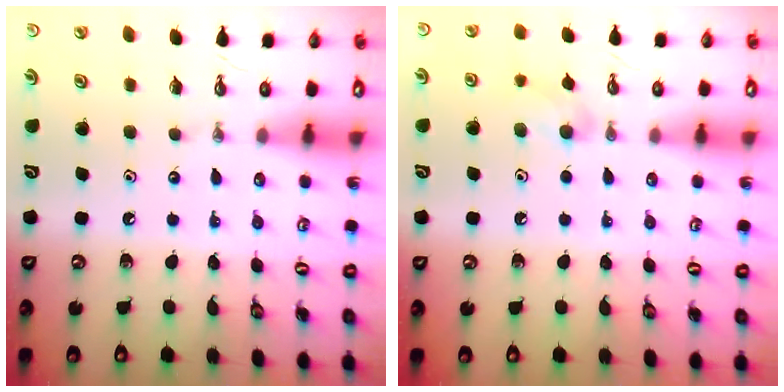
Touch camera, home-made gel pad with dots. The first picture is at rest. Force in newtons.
{"total": 6.1, "press": 5.9, "slide": 1.6}